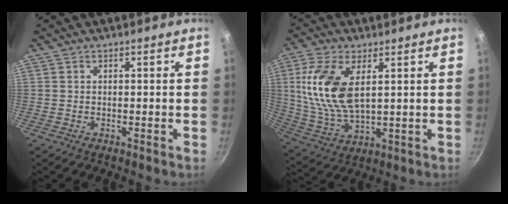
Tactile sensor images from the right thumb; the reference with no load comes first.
{"total": 14.7, "force": [3.7, 7.5, 12.1], "torque": [-0.240, -0.012, 0.081]}